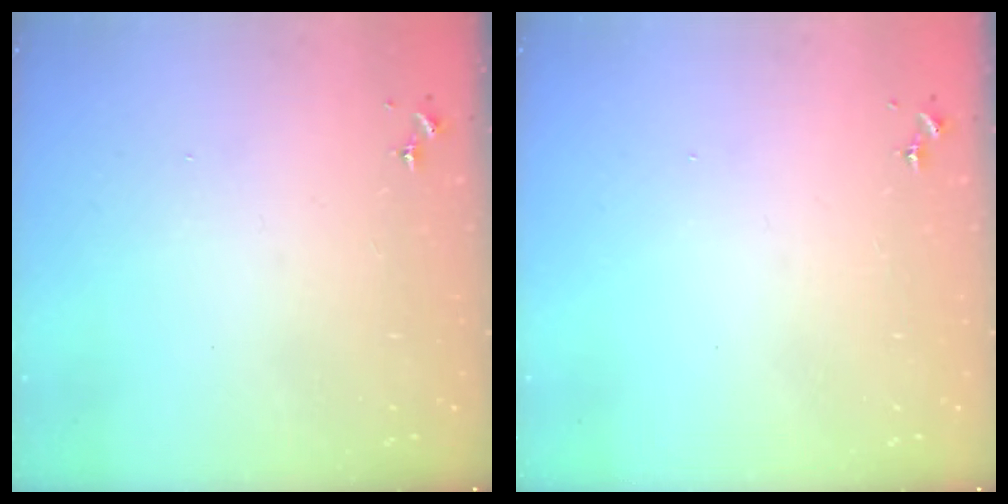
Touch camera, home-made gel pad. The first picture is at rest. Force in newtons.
{"total": 0.0}